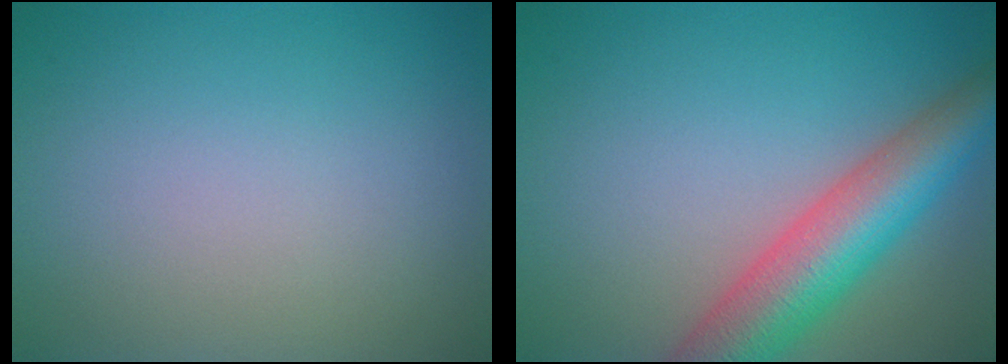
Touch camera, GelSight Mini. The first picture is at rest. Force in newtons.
{"total": 7.9, "press": 7.9, "slide": 0.4}